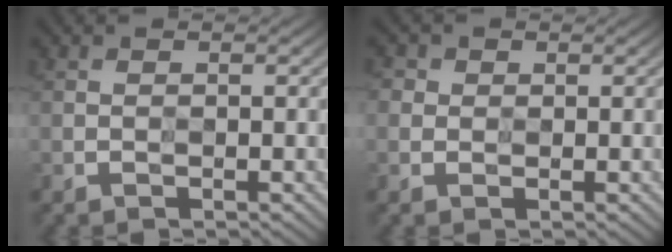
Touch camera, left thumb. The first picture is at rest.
{"total": 2.4, "force": [1.0, 2.1, 0.4], "torque": [-0.016, 0.001, 0.013]}